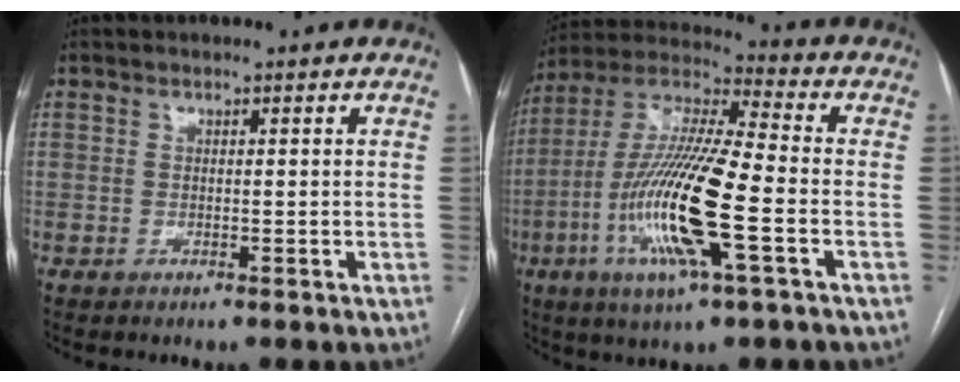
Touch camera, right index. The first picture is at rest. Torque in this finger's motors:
{"motor_torque": [2.14, 0.00, 1.05, 0.21]}